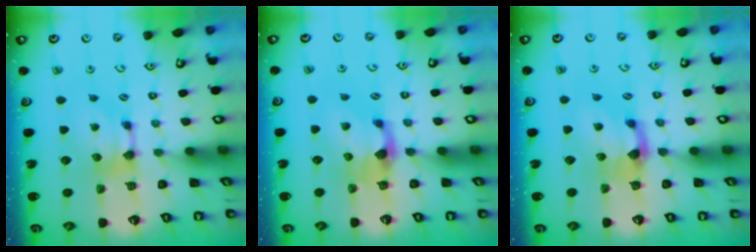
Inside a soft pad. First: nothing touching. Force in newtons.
{"total": 1.6, "press": 1.2, "slide": 1.1}
{"total": 2.0, "press": 1.2, "slide": 1.5}